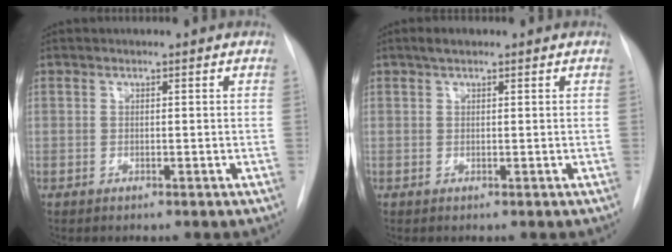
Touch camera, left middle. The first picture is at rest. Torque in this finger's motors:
{"motor_torque": [0.38, -0.35, -0.04, 0.00]}